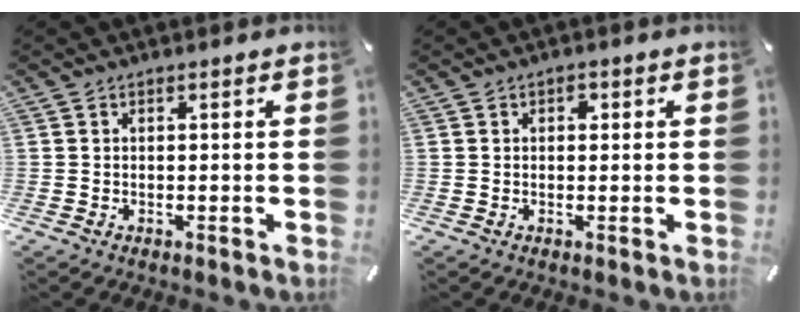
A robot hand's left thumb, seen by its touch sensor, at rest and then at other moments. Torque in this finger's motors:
{"motor_torque": [0.28, 0.45, 0.17, -0.38, 0.00]}